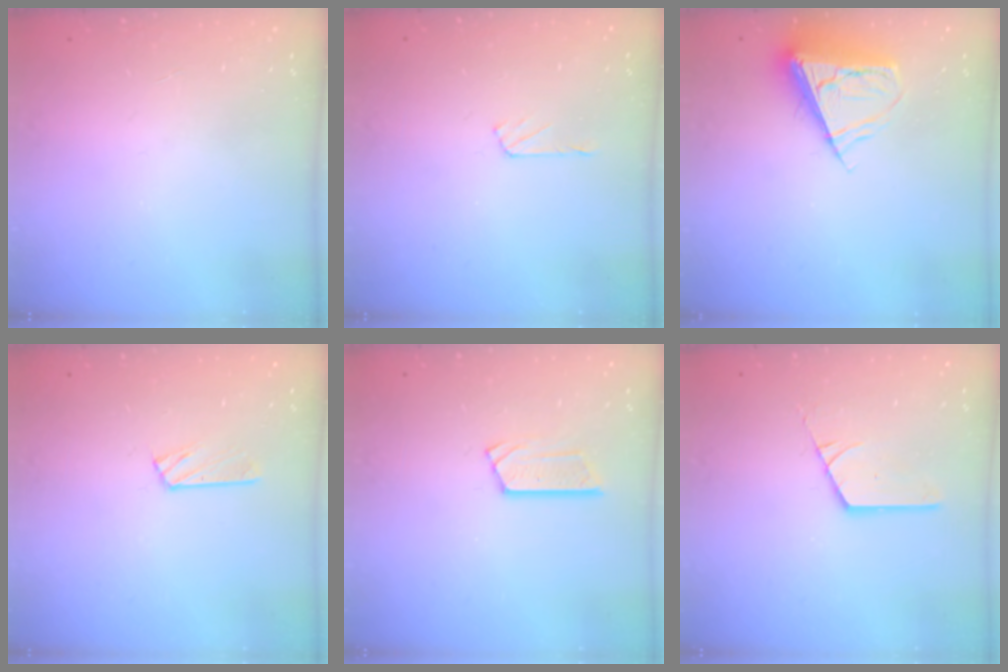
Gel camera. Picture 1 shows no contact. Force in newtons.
{"total": 4.2, "press": 4.1, "slide": 0.4}
{"total": 11.2, "press": 11.2, "slide": 0.9}
{"total": 2.9, "press": 2.9, "slide": 0.3}
{"total": 5.7, "press": 5.7, "slide": 0.4}
{"total": 2.9, "press": 2.9, "slide": 0.1}